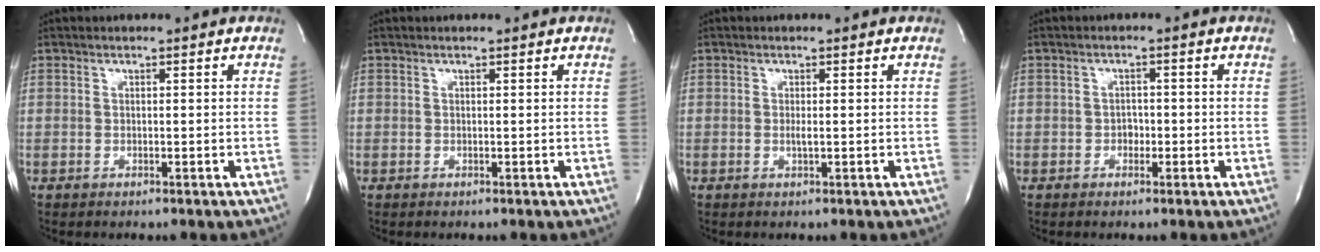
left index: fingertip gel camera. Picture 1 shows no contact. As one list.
[{"total": 0.5, "force": [0.5, 0.0, 0.1], "torque": [-0.002, 0.001, 0.007]}, {"total": 0.8, "force": [0.0, 0.0, 0.8], "torque": [-0.020, -0.002, -0.001]}, {"total": 1.5, "force": [-0.5, 1.1, 0.8], "torque": [-0.009, 0.006, -0.009]}]